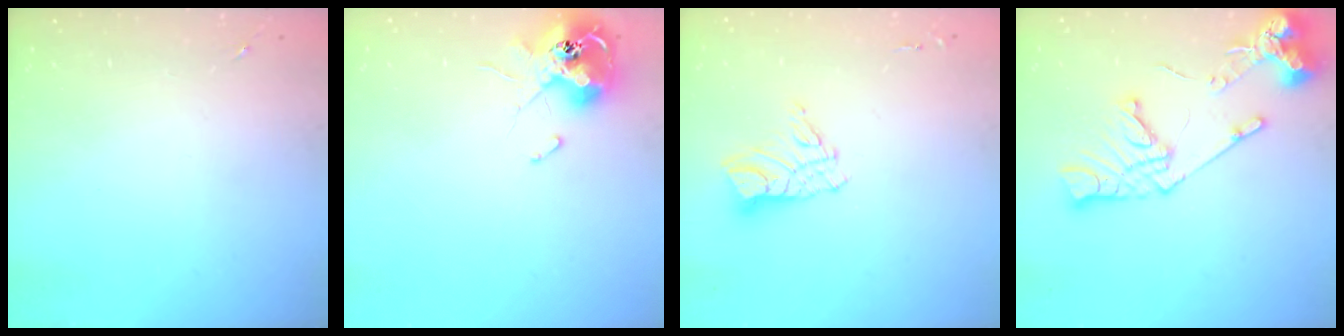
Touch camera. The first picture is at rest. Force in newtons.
{"total": 12.7, "press": 12.6, "slide": 1.5}
{"total": 11.0, "press": 10.9, "slide": 1.0}
{"total": 16.4, "press": 16.3, "slide": 1.9}